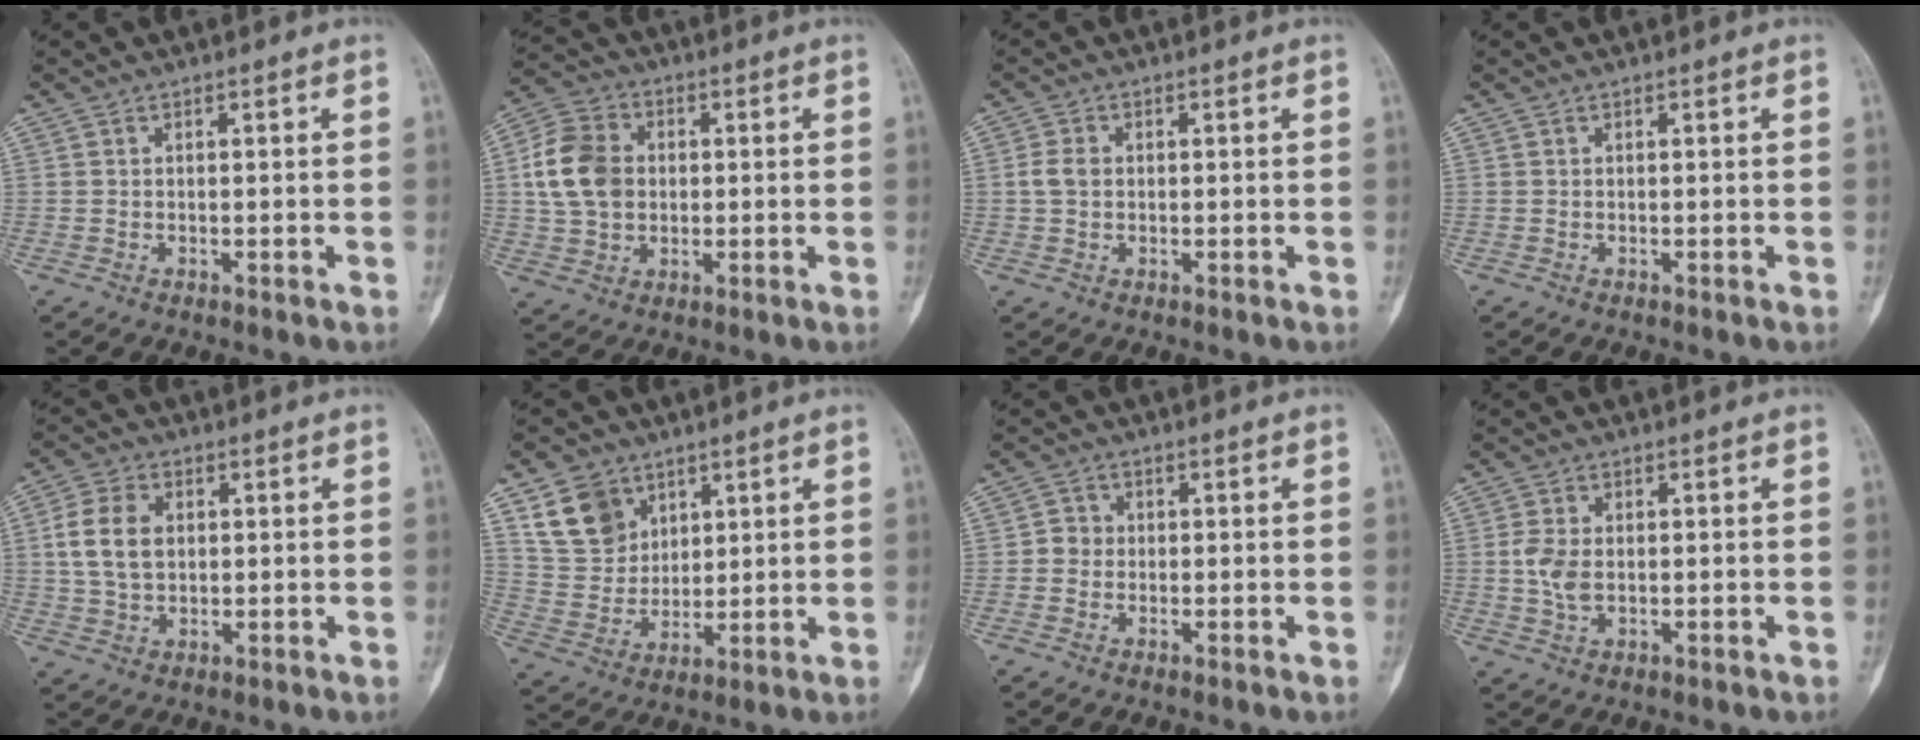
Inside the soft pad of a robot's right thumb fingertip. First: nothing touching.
{"total": 12.1, "force": [1.1, 9.3, 7.6], "torque": [-0.131, 0.012, 0.018]}
{"total": 3.0, "force": [0.1, 2.2, 1.9], "torque": [-0.041, 0.005, -0.001]}
{"total": 0.0}
{"total": 8.8, "force": [1.3, 6.2, 6.1], "torque": [-0.110, 0.005, 0.028]}
{"total": 11.4, "force": [6.0, 8.7, 4.2], "torque": [-0.057, -0.025, 0.127]}
{"total": 2.7, "force": [-0.3, 2.5, 0.9], "torque": [0.003, 0.009, -0.011]}
{"total": 4.7, "force": [0.0, 2.9, 3.7], "torque": [-0.080, 0.002, -0.001]}